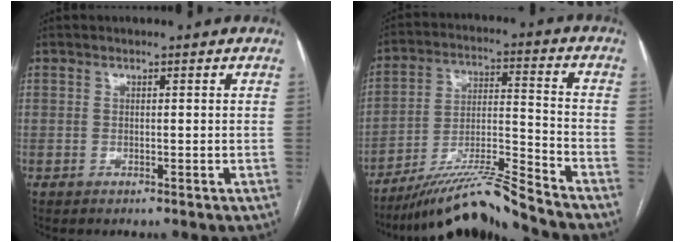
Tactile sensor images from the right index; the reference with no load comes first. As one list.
[{"total": 12.8, "force": [-11.6, -1.9, 5.1], "torque": [-0.084, 0.009, -0.208]}]